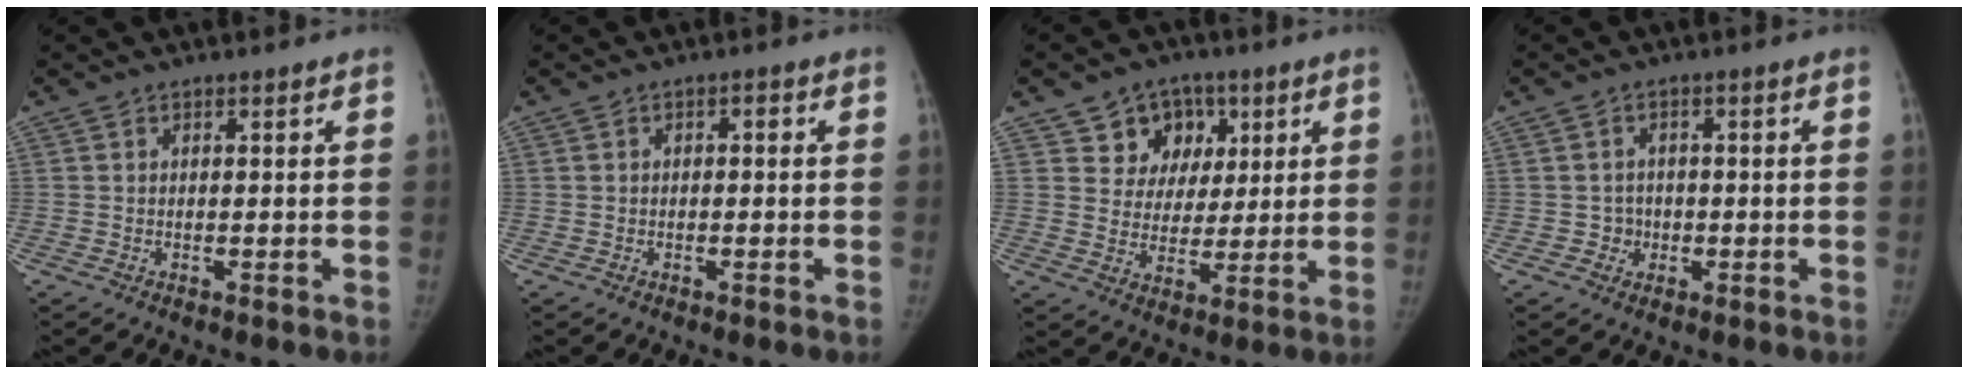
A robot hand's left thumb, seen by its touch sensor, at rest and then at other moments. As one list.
[{"total": 1.0, "force": [-0.2, 0.8, 0.6], "torque": [-0.005, 0.005, -0.007]}, {"total": 10.0, "force": [4.7, 8.4, 2.7], "torque": [0.005, -0.013, 0.078]}, {"total": 1.9, "force": [-0.5, 1.8, 0.3], "torque": [0.007, 0.007, -0.008]}]